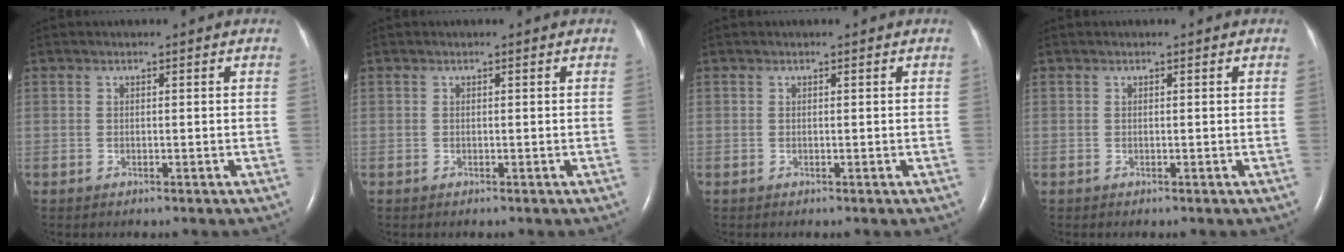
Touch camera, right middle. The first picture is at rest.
{"total": 0.0}
{"total": 0.0}
{"total": 0.0}